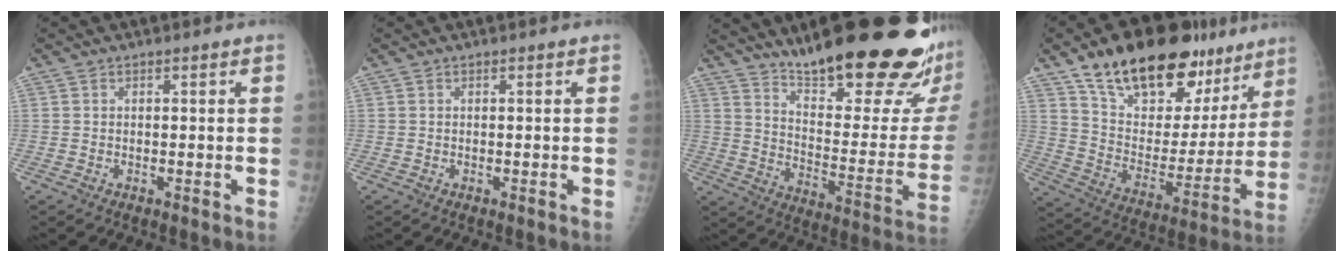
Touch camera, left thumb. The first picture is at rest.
{"total": 0.0}
{"total": 29.7, "force": [21.2, 6.2, 19.9], "torque": [-0.249, -0.112, 0.305]}
{"total": 27.1, "force": [18.3, 13.2, 15.0], "torque": [-0.193, -0.057, 0.295]}